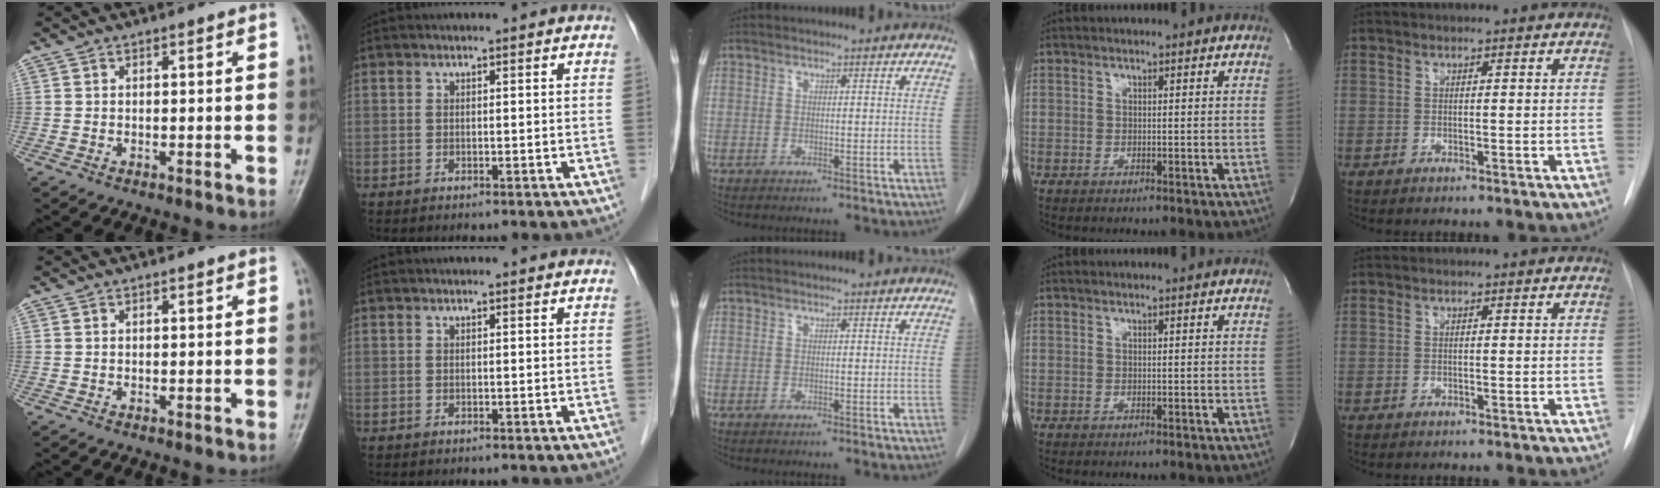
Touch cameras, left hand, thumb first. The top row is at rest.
{}